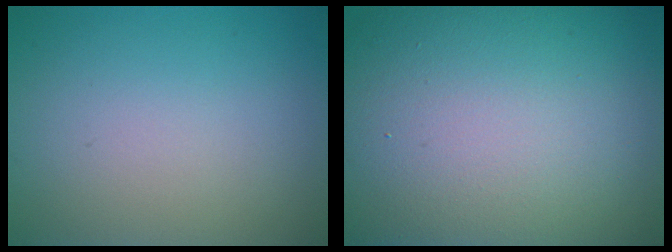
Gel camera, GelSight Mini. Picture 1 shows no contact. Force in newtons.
{"total": 21.1, "press": 21.0, "slide": 1.3}